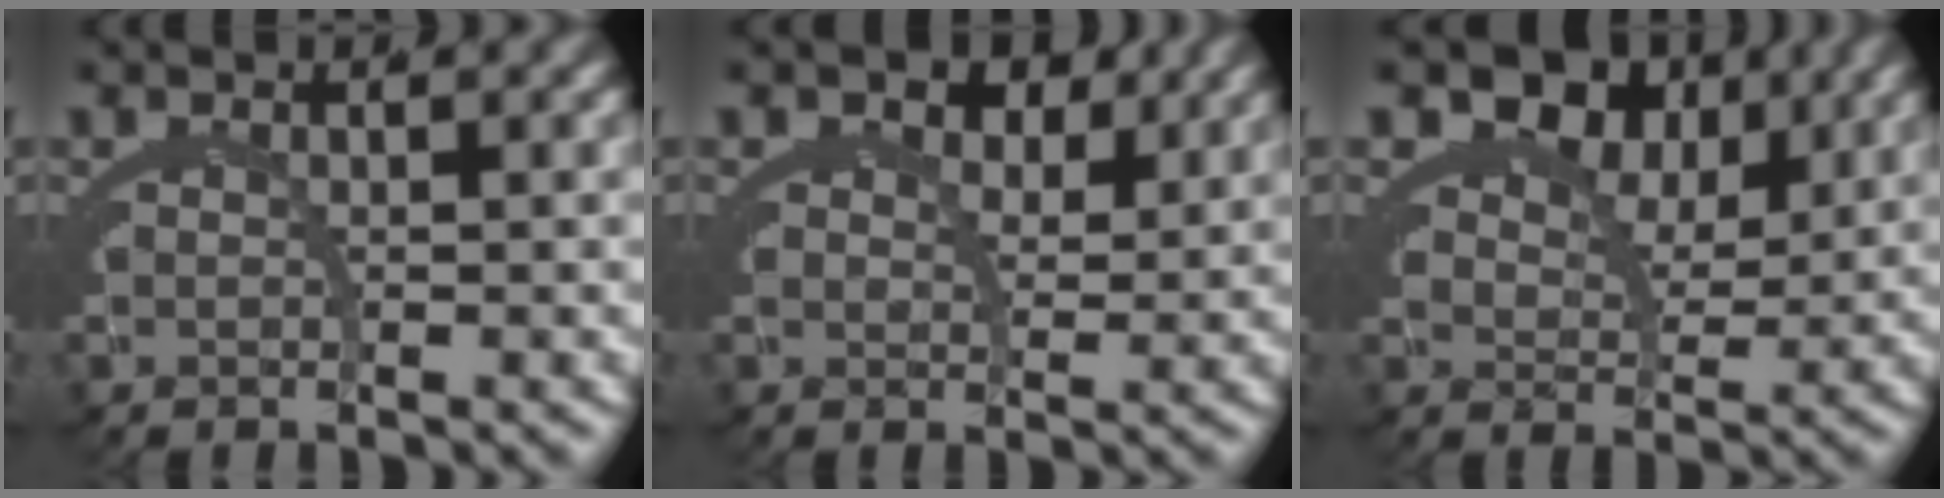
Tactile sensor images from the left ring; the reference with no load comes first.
{"total": 3.4, "force": [1.4, 2.7, 1.5], "torque": [-0.021, -0.017, 0.022]}
{"total": 8.2, "force": [3.9, 6.1, 3.8], "torque": [-0.063, -0.002, 0.057]}